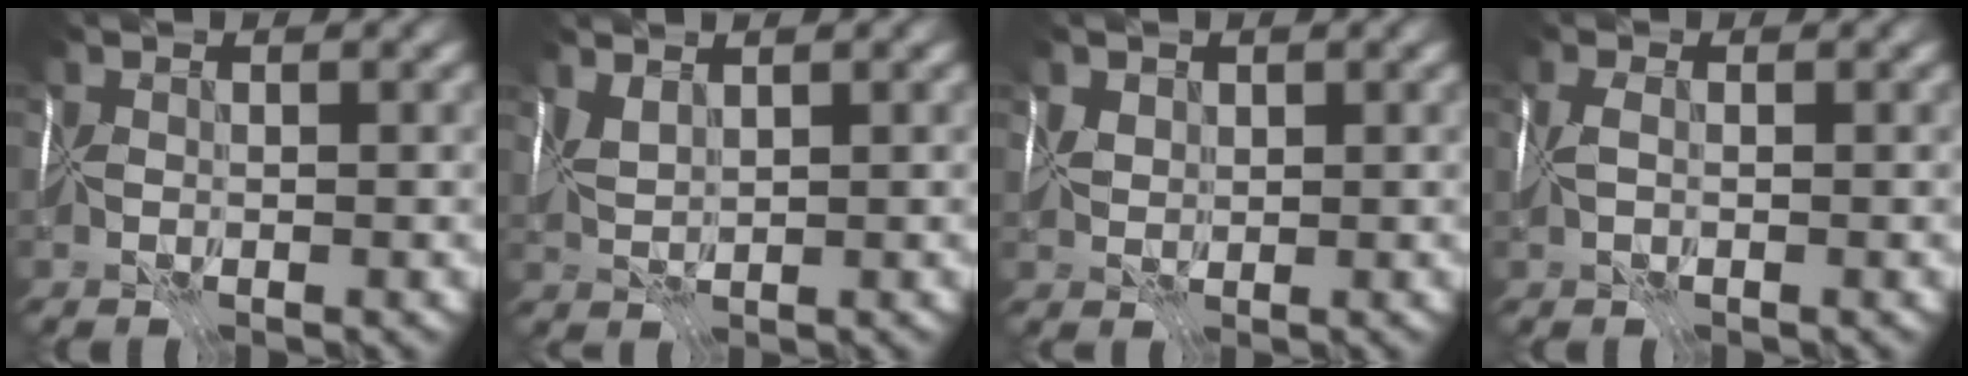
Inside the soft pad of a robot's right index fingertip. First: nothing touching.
{"total": 1.5, "force": [1.1, -1.1, -0.1], "torque": [0.006, -0.002, 0.030]}
{"total": 1.0, "force": [1.0, 0.2, 0.0], "torque": [0.008, 0.007, 0.013]}
{"total": 0.7, "force": [0.2, 0.0, 0.7], "torque": [-0.011, 0.001, 0.007]}